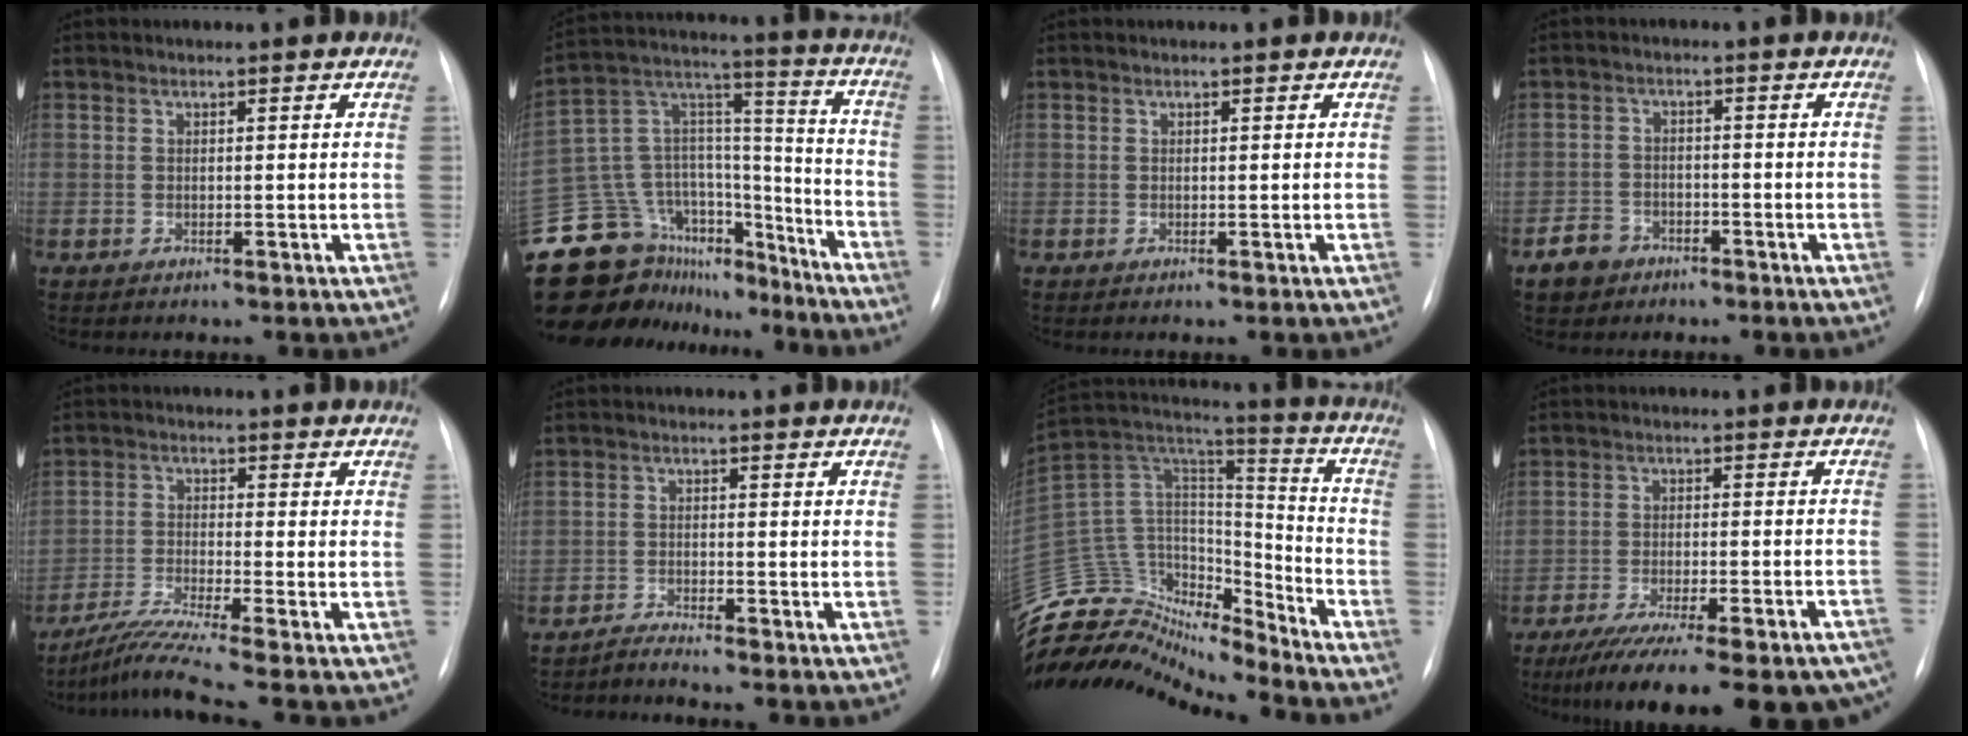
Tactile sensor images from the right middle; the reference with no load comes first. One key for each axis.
{"total": 26.6, "fx": -22.1, "fy": 11.9, "fz": 8.6, "tx": -0.202, "ty": 0.051, "tz": -0.349}
{"total": 0.0}
{"total": 4.3, "fx": -2.9, "fy": 3.1, "fz": 0.8, "tx": -0.018, "ty": 0.008, "tz": -0.047}
{"total": 6.9, "fx": -5.6, "fy": -2.0, "fz": 3.5, "tx": -0.075, "ty": -0.028, "tz": -0.106}
{"total": 2.2, "fx": -2.1, "fy": -0.8, "fz": -0.3, "tx": 0.003, "ty": -0.013, "tz": -0.041}
{"total": 19.4, "fx": -19.0, "fy": 3.2, "fz": 2.3, "tx": -0.040, "ty": 0.088, "tz": -0.328}
{"total": 23.1, "fx": -18.4, "fy": 4.5, "fz": 13.1, "tx": -0.147, "ty": -0.019, "tz": -0.247}